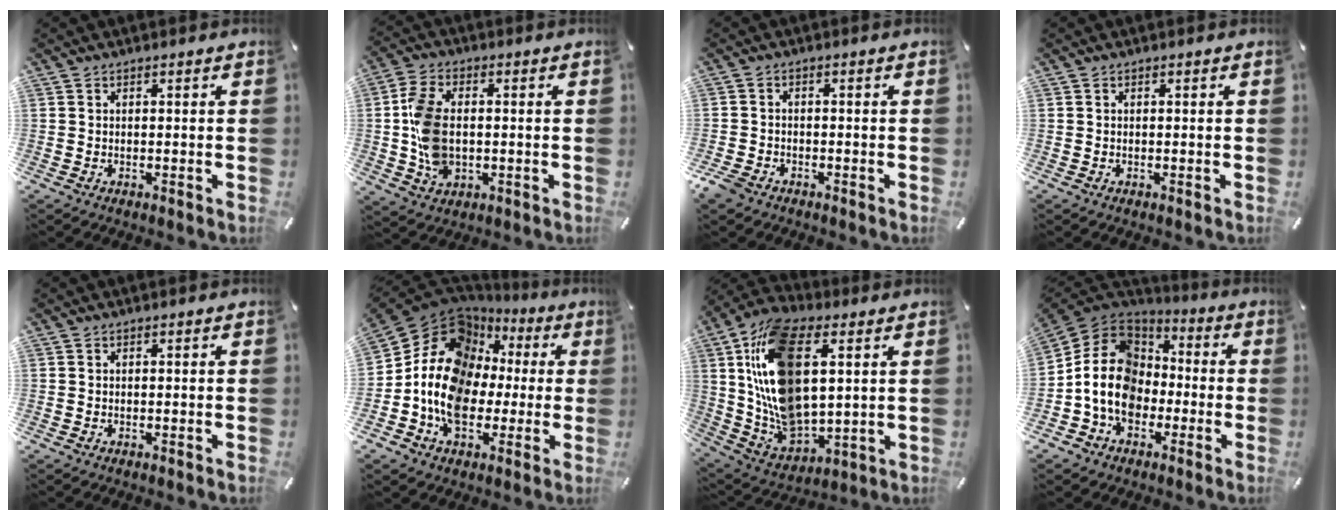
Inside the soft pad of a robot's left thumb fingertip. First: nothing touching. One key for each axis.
{"total": 10.8, "fx": -0.3, "fy": 7.2, "fz": 8.0, "tx": -0.172, "ty": 0.005, "tz": -0.004}
{"total": 2.9, "fx": -2.1, "fy": 1.7, "fz": 1.1, "tx": -0.038, "ty": 0.003, "tz": -0.045}
{"total": 0.0}
{"total": 0.0}
{"total": 16.6, "fx": 0.1, "fy": 13.5, "fz": 9.6, "tx": -0.204, "ty": -0.007, "tz": -0.004}
{"total": 20.0, "fx": 6.3, "fy": 11.6, "fz": 15.1, "tx": -0.346, "ty": -0.027, "tz": 0.108}
{"total": 15.3, "fx": -3.9, "fy": 12.4, "fz": 8.0, "tx": -0.187, "ty": 0.036, "tz": -0.071}